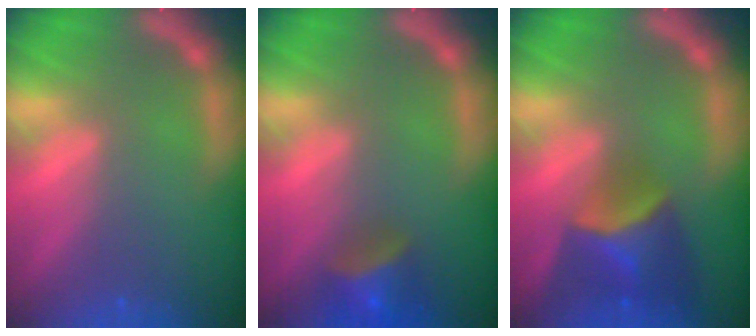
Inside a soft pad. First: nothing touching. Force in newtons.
{"total": 4.5}
{"total": 6.5}